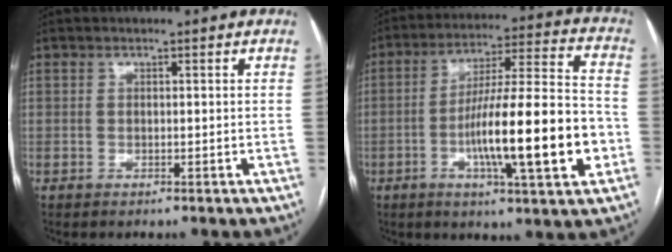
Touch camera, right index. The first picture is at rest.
{"total": 18.2, "force": [-4.7, 1.6, 17.5], "torque": [-0.291, 0.005, -0.070]}